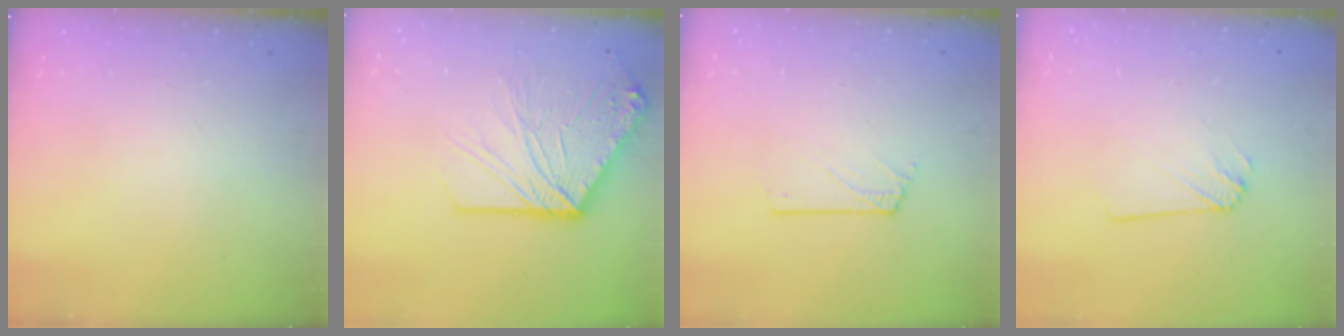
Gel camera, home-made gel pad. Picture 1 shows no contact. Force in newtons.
{"total": 16.8, "press": 16.7, "slide": 2.2}
{"total": 1.0, "press": 1.0, "slide": 0.1}
{"total": 2.0, "press": 2.0, "slide": 0.1}